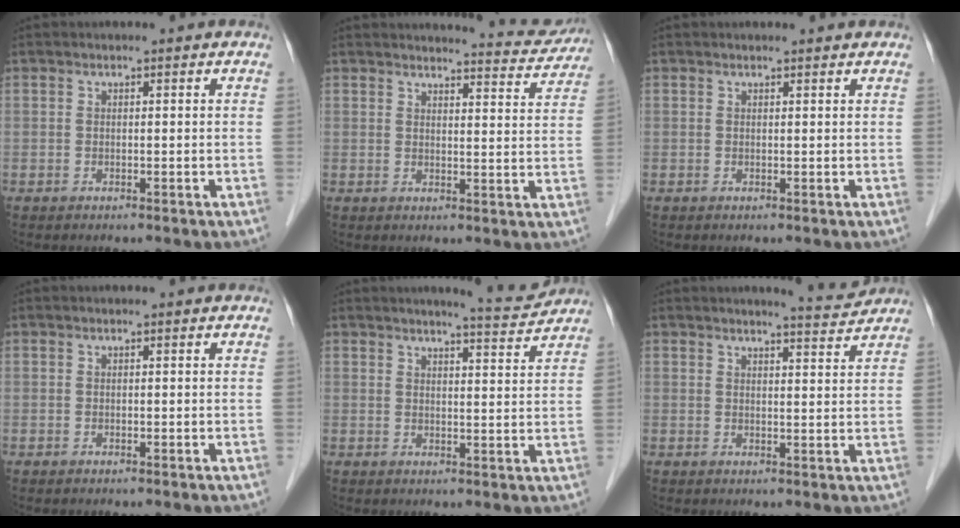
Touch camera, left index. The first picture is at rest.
{"total": 8.6, "force": [8.5, 0.7, 0.5], "torque": [0.001, -0.023, 0.086]}
{"total": 1.7, "force": [1.6, 0.2, 0.2], "torque": [-0.011, 0.006, 0.020]}
{"total": 0.0}
{"total": 4.9, "force": [4.9, -0.3, 0.8], "torque": [-0.027, -0.014, 0.061]}
{"total": 3.8, "force": [3.7, -0.4, 0.3], "torque": [-0.016, -0.014, 0.047]}